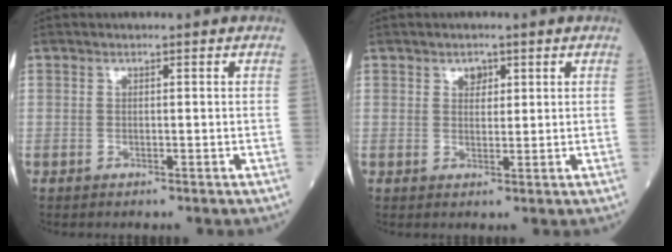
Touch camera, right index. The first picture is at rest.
{"total": 2.1, "force": [1.1, 1.4, 1.1], "torque": [-0.014, 0.000, 0.018]}